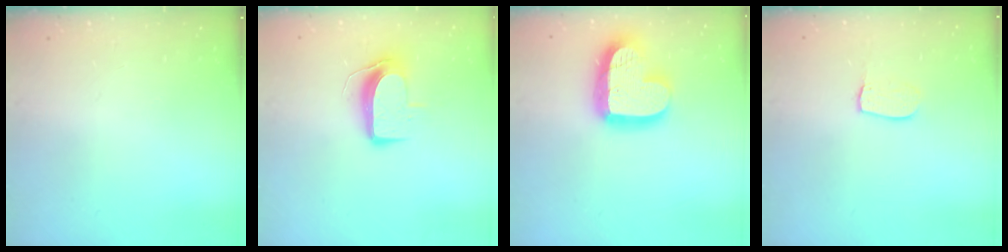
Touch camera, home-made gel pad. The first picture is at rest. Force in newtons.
{"total": 10.1, "press": 10.1, "slide": 0.9}
{"total": 20.3, "press": 20.2, "slide": 1.7}
{"total": 6.6, "press": 6.6, "slide": 0.5}